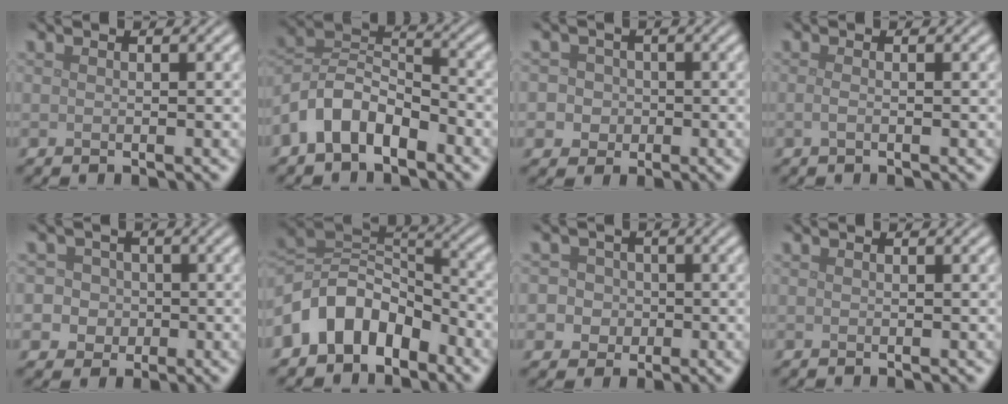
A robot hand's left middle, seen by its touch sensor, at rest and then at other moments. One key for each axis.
{"total": 6.3, "fx": -3.5, "fy": 3.7, "fz": 3.8, "tx": -0.068, "ty": 0.011, "tz": -0.078}
{"total": 5.0, "fx": -0.8, "fy": 4.7, "fz": 1.2, "tx": -0.004, "ty": 0.018, "tz": -0.039}
{"total": 0.8, "fx": -0.3, "fy": 0.3, "fz": 0.7, "tx": -0.016, "ty": 0.000, "tz": -0.008}
{"total": 6.8, "fx": -1.1, "fy": 6.5, "fz": 1.6, "tx": -0.026, "ty": 0.013, "tz": -0.048}
{"total": 7.8, "fx": -4.1, "fy": 5.2, "fz": 4.2, "tx": -0.058, "ty": 0.008, "tz": -0.089}
{"total": 6.2, "fx": -1.1, "fy": 5.9, "fz": 1.5, "tx": -0.018, "ty": 0.015, "tz": -0.047}
{"total": 0.0}